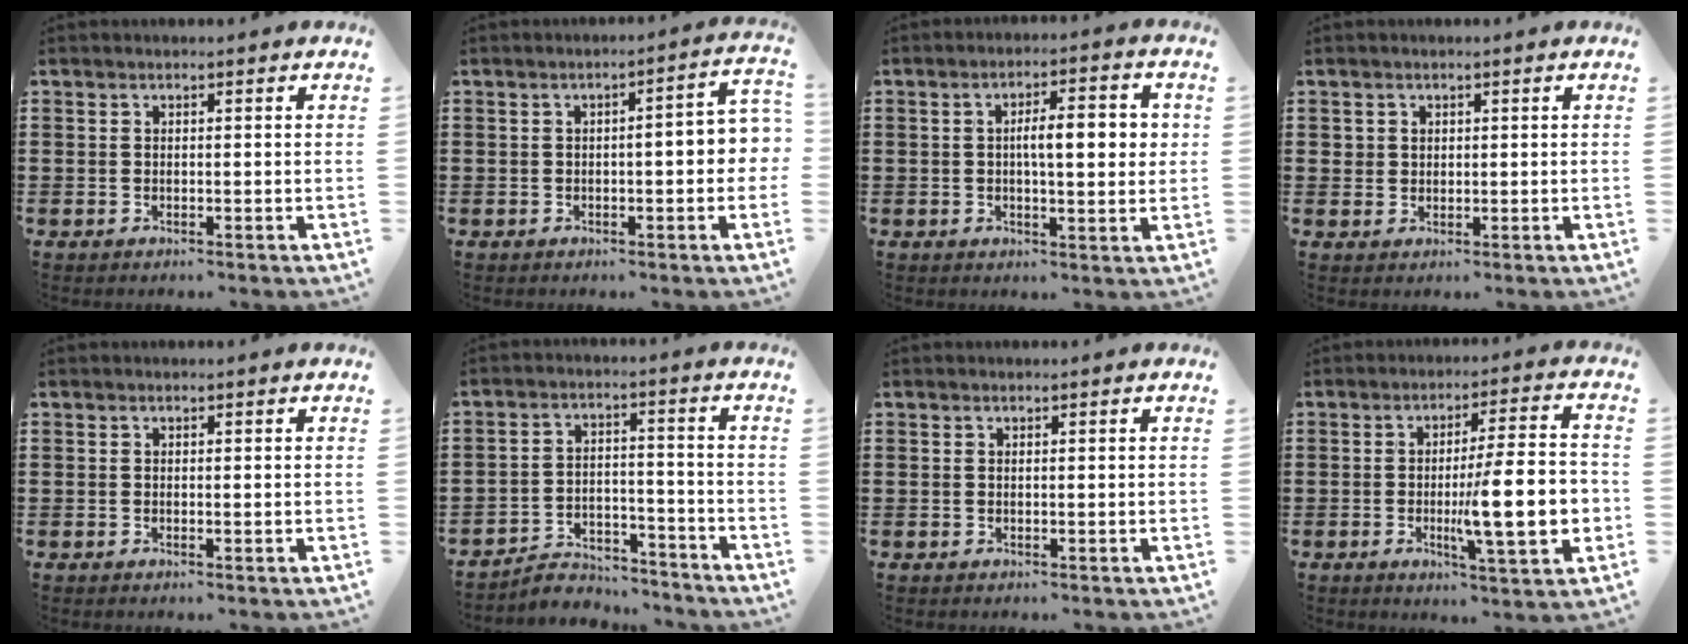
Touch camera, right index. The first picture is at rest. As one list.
[{"total": 3.8, "force": [-0.6, 0.6, 3.7], "torque": [-0.064, 0.001, -0.011]}, {"total": 6.3, "force": [0.6, 1.8, 6.0], "torque": [-0.103, 0.004, 0.006]}, {"total": 1.4, "force": [0.7, 1.1, 0.2], "torque": [-0.008, 0.003, 0.015]}, {"total": 0.0}, {"total": 4.7, "force": [-4.5, 1.1, 0.6], "torque": [-0.015, 0.011, -0.090]}, {"total": 0.0}, {"total": 14.0, "force": [-1.9, 2.9, 13.6], "torque": [-0.206, -0.016, -0.038]}]